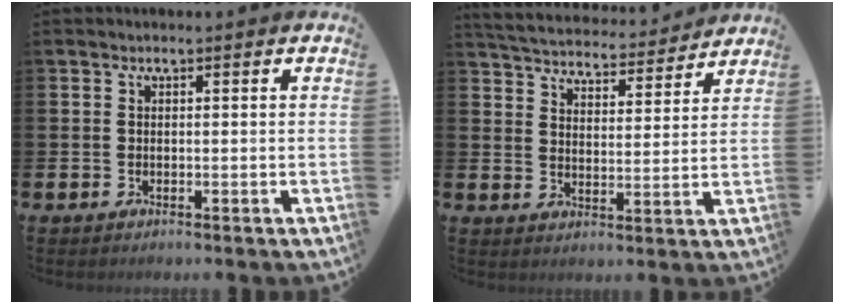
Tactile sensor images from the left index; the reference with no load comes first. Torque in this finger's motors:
{"motor_torque": [0.85, -1.06, 0.04, 0.04]}